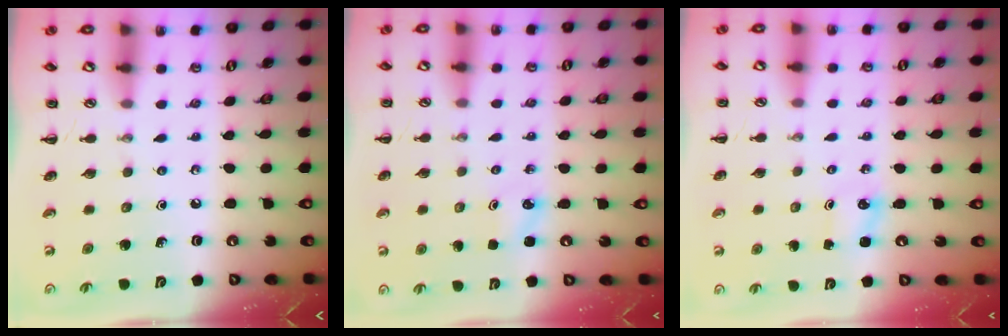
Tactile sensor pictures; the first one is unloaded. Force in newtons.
{"total": 2.3, "press": 2.2, "slide": 0.7}
{"total": 1.4, "press": 1.3, "slide": 0.2}